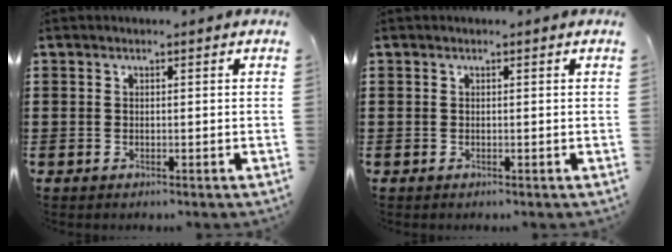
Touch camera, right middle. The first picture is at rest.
{"total": 0.0}